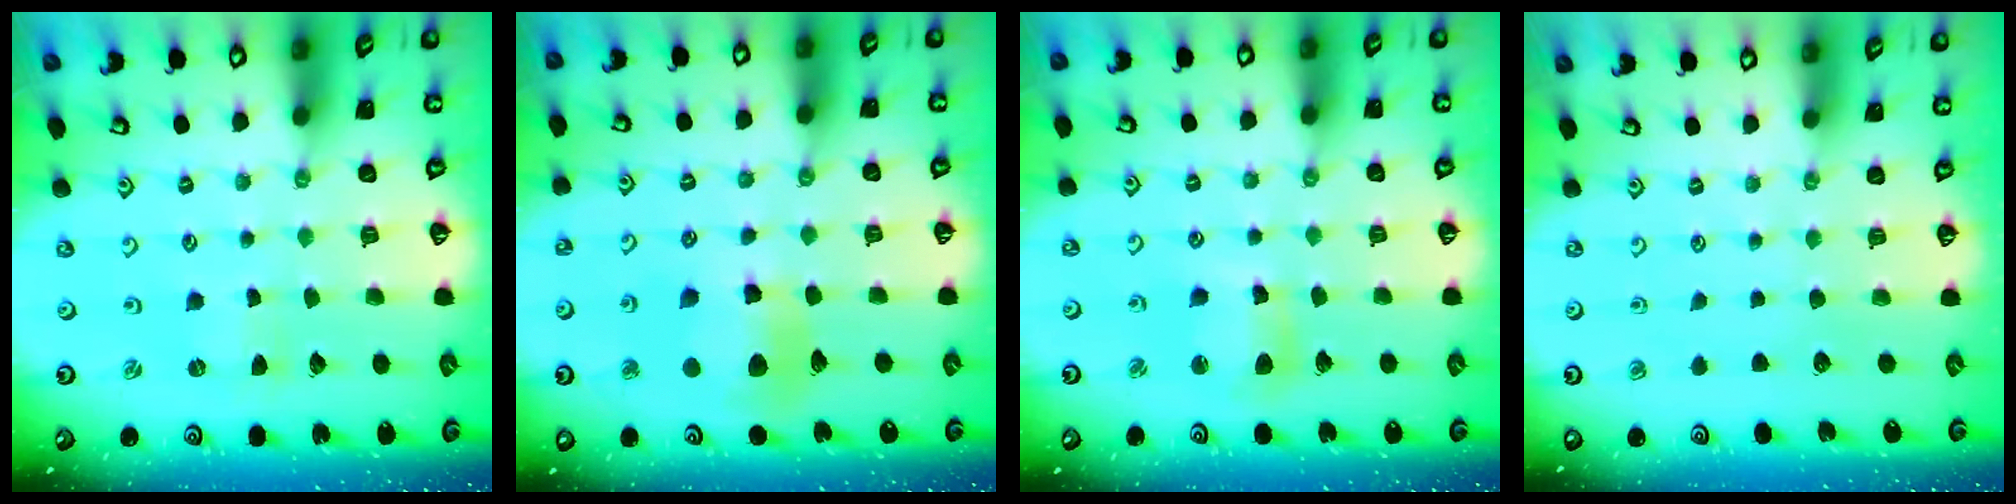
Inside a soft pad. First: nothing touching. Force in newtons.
{"total": 11.2, "press": 11.1, "slide": 1.5}
{"total": 9.2, "press": 9.1, "slide": 1.3}
{"total": 0.0}